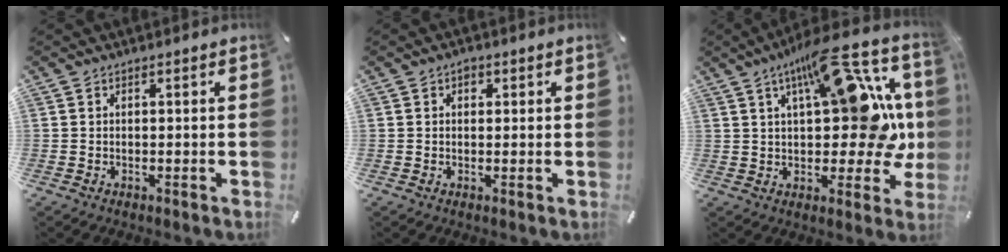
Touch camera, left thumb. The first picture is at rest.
{"total": 1.3, "force": [0.4, 1.1, 0.6], "torque": [-0.005, 0.004, 0.005]}
{"total": 20.2, "force": [6.9, 8.3, 17.0], "torque": [-0.245, -0.053, 0.112]}